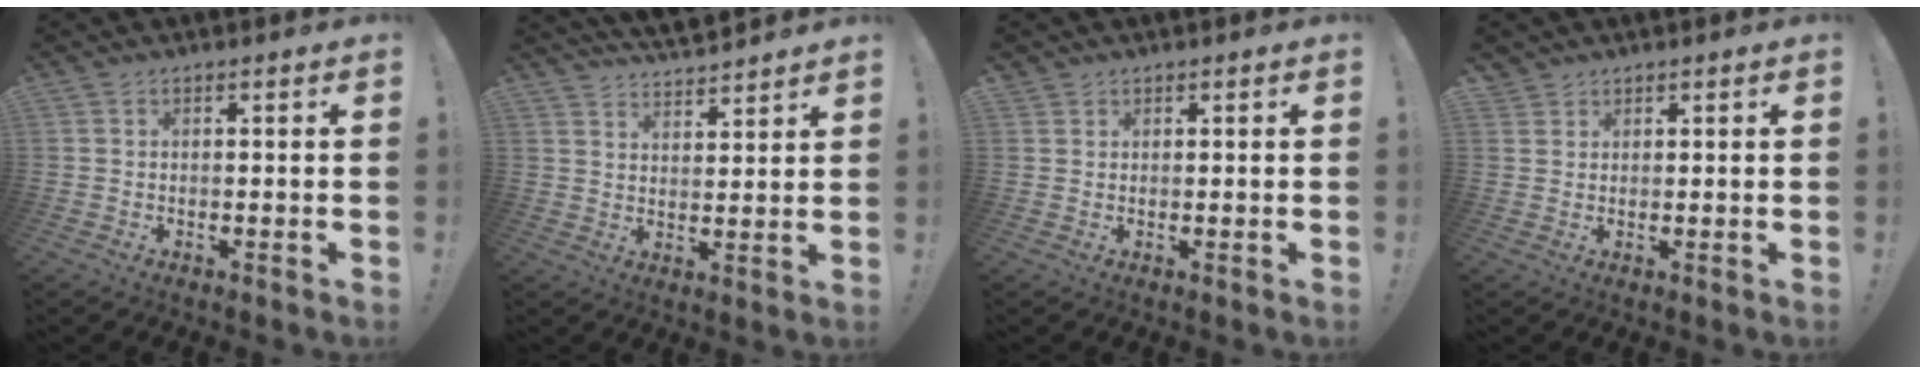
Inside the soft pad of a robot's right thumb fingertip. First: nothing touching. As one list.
[{"total": 6.1, "force": [5.6, 1.6, 1.5], "torque": [-0.026, -0.046, 0.103]}, {"total": 1.3, "force": [1.1, 0.7, 0.1], "torque": [0.002, -0.006, 0.021]}, {"total": 1.9, "force": [1.7, 0.9, 0.1], "torque": [0.001, -0.010, 0.032]}]